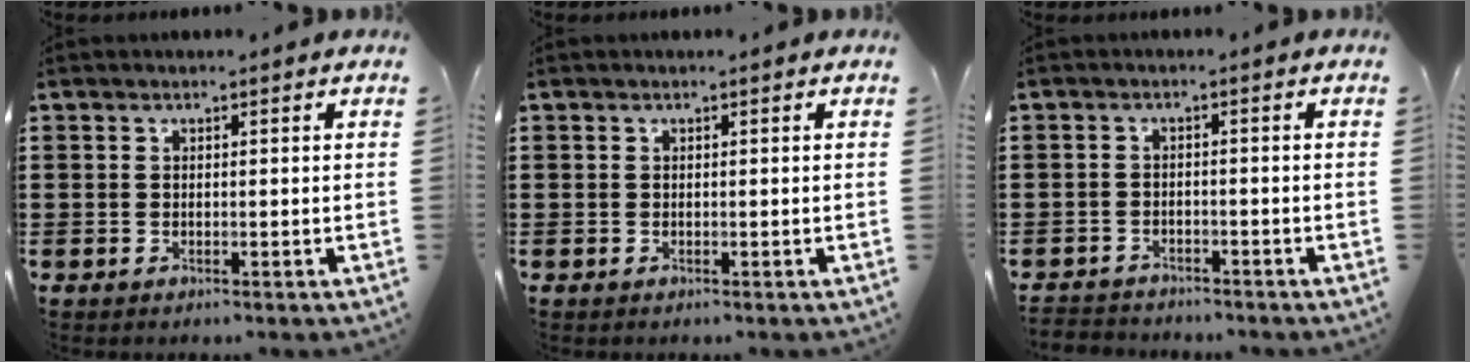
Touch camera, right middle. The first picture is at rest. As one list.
[{"total": 0.0}, {"total": 2.1, "force": [-2.1, 0.3, -0.3], "torque": [-0.002, 0.000, -0.048]}]